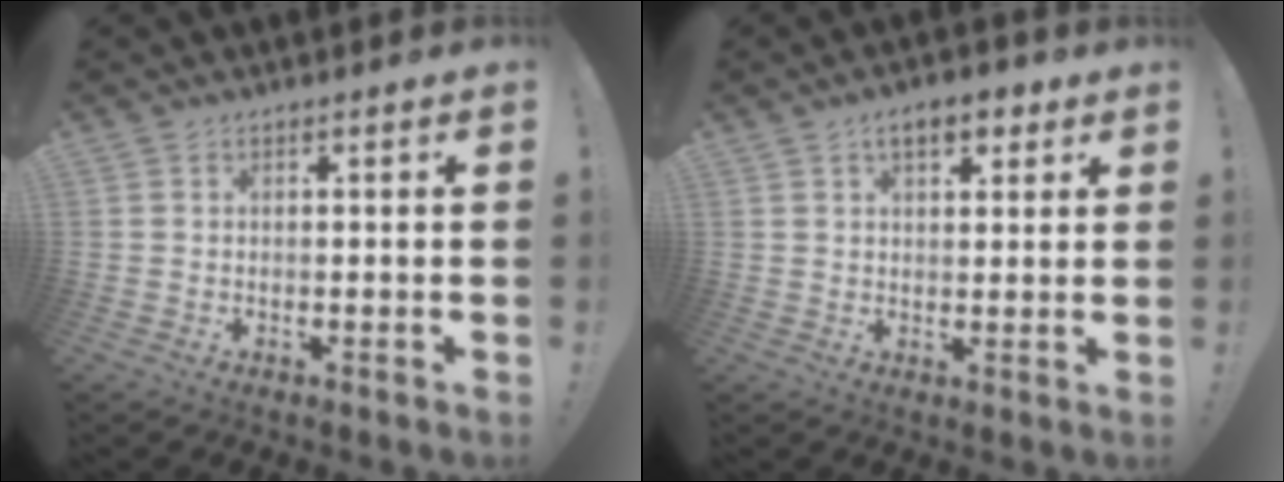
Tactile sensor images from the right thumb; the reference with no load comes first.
{"total": 6.7, "force": [3.8, 3.4, 4.4], "torque": [-0.055, -0.006, 0.064]}